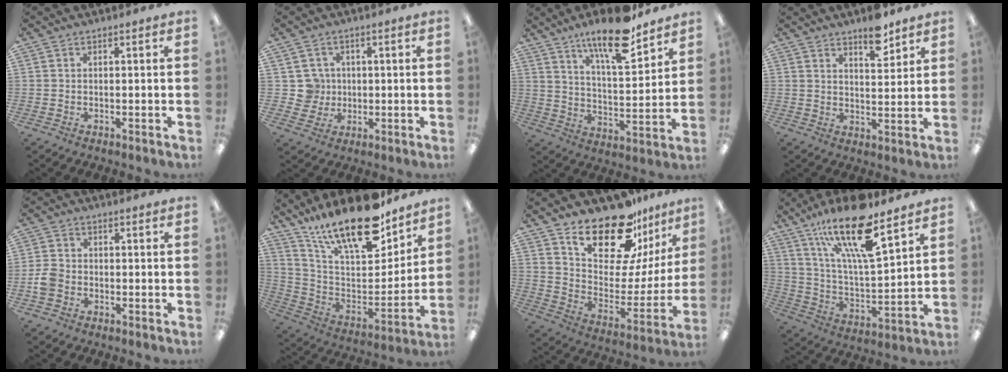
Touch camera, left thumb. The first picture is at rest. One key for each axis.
{"total": 5.7, "fx": 0.9, "fy": 5.6, "fz": 0.3, "tx": -0.002, "ty": 0.002, "tz": 0.017}
{"total": 15.4, "fx": 11.5, "fy": 3.8, "fz": 9.5, "tx": -0.156, "ty": -0.063, "tz": 0.191}
{"total": 6.8, "fx": 5.4, "fy": 2.4, "fz": 3.4, "tx": -0.030, "ty": -0.038, "tz": 0.089}
{"total": 4.3, "fx": -1.5, "fy": 3.4, "fz": 2.2, "tx": -0.041, "ty": 0.010, "tz": -0.027}
{"total": 22.4, "fx": 17.1, "fy": 7.5, "fz": 12.3, "tx": -0.213, "ty": -0.113, "tz": 0.296}
{"total": 20.6, "fx": 16.5, "fy": 8.1, "fz": 9.2, "tx": -0.149, "ty": -0.124, "tz": 0.290}
{"total": 20.7, "fx": 14.0, "fy": 5.9, "fz": 14.1, "tx": -0.246, "ty": -0.078, "tz": 0.235}